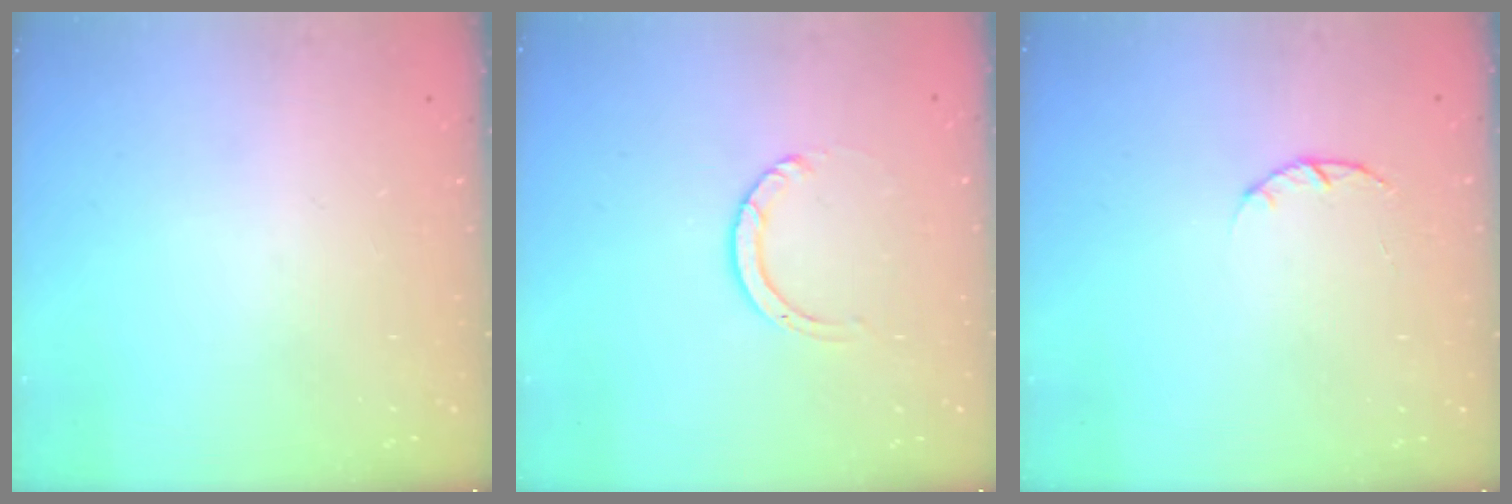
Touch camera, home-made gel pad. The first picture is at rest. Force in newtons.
{"total": 3.5, "press": 3.5, "slide": 0.1}
{"total": 1.4, "press": 1.3, "slide": 0.3}